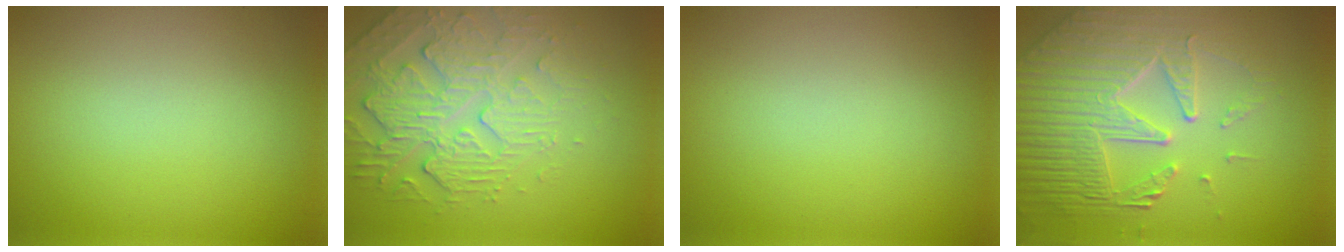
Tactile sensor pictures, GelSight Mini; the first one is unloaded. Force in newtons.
{"total": 4.4, "press": 4.0, "slide": 1.6}
{"total": 0.0}
{"total": 8.1, "press": 5.7, "slide": 5.8}